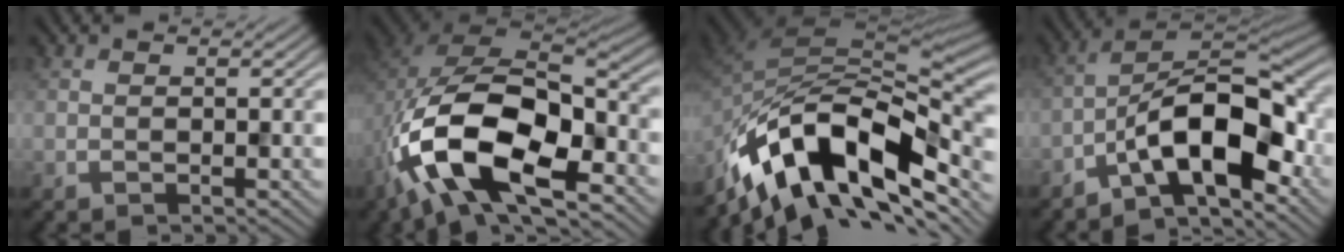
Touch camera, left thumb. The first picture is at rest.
{"total": 15.6, "force": [-6.5, 8.7, 11.2], "torque": [-0.222, -0.027, -0.122]}
{"total": 15.9, "force": [-8.7, 8.0, 10.7], "torque": [-0.198, -0.005, -0.157]}
{"total": 11.0, "force": [-5.6, 4.1, 8.5], "torque": [-0.130, 0.015, -0.111]}